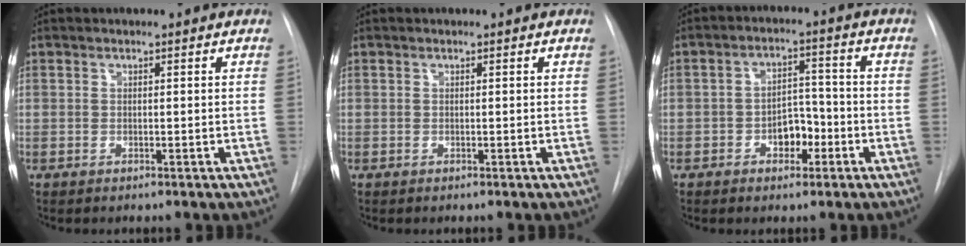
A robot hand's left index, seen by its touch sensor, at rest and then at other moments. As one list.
[{"total": 0.0}, {"total": 5.5, "force": [-2.5, 3.2, 3.6], "torque": [-0.051, 0.012, -0.041]}]